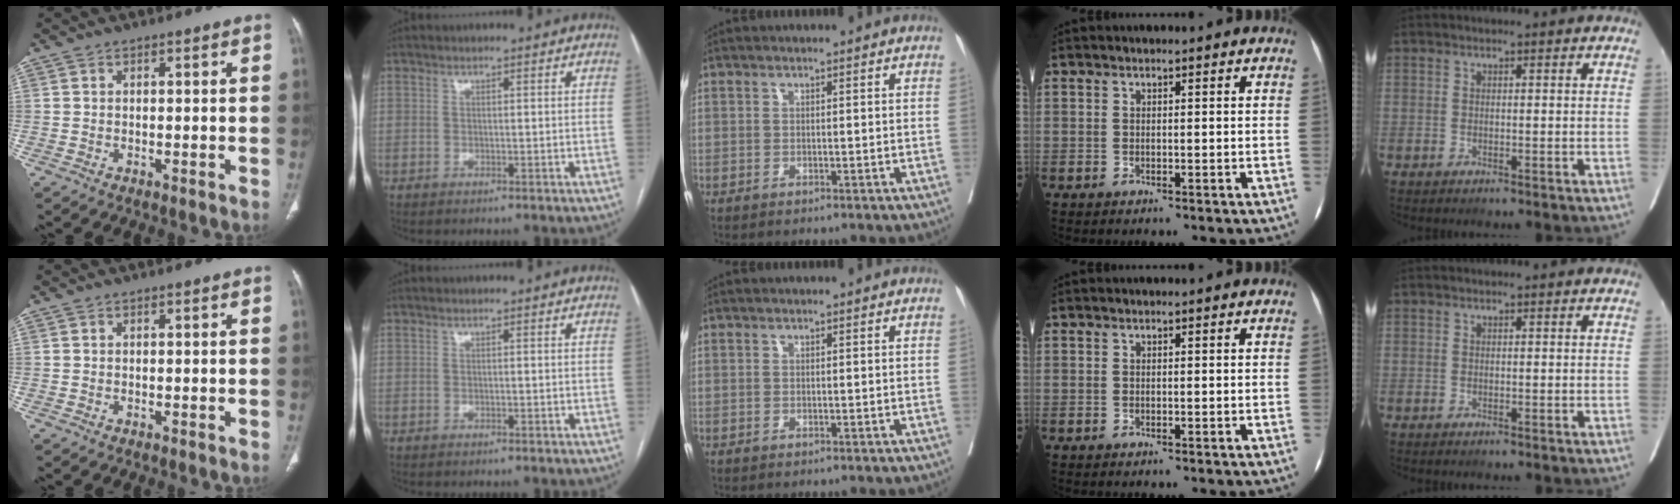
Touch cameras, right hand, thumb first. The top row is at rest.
{}